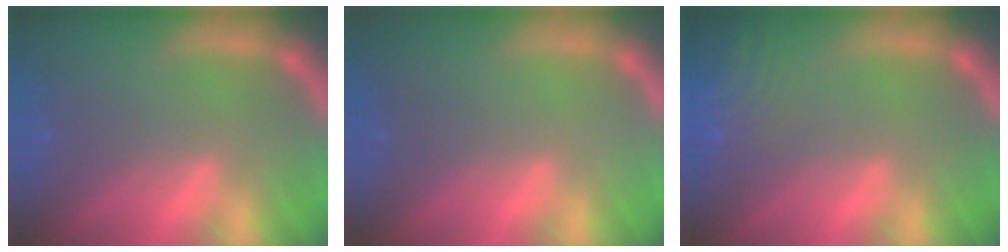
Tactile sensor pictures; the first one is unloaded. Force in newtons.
{"total": 0.0}
{"total": 7.0}